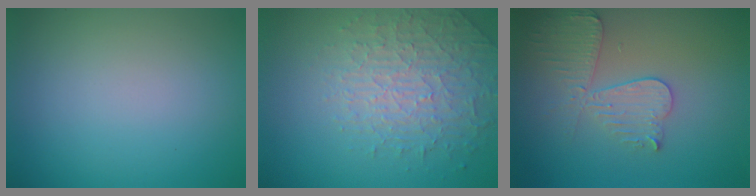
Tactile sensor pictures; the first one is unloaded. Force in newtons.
{"total": 4.0, "press": 3.5, "slide": 2.0}
{"total": 3.6, "press": 3.6, "slide": 0.5}